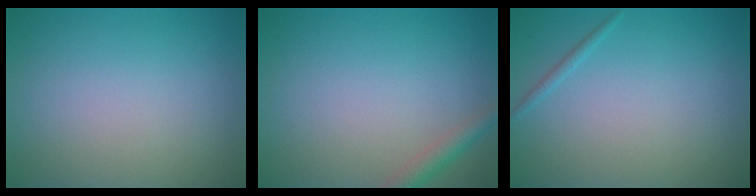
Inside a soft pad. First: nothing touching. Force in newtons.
{"total": 1.9, "press": 1.9, "slide": 0.1}
{"total": 0.6, "press": 0.6, "slide": 0.0}